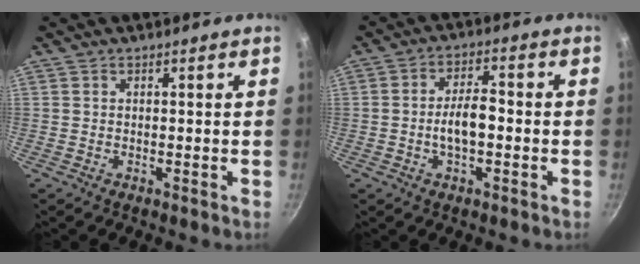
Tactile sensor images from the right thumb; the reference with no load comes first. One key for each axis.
{"total": 6.6, "fx": -1.3, "fy": 3.1, "fz": 5.7, "tx": -0.091, "ty": 0.025, "tz": -0.027}